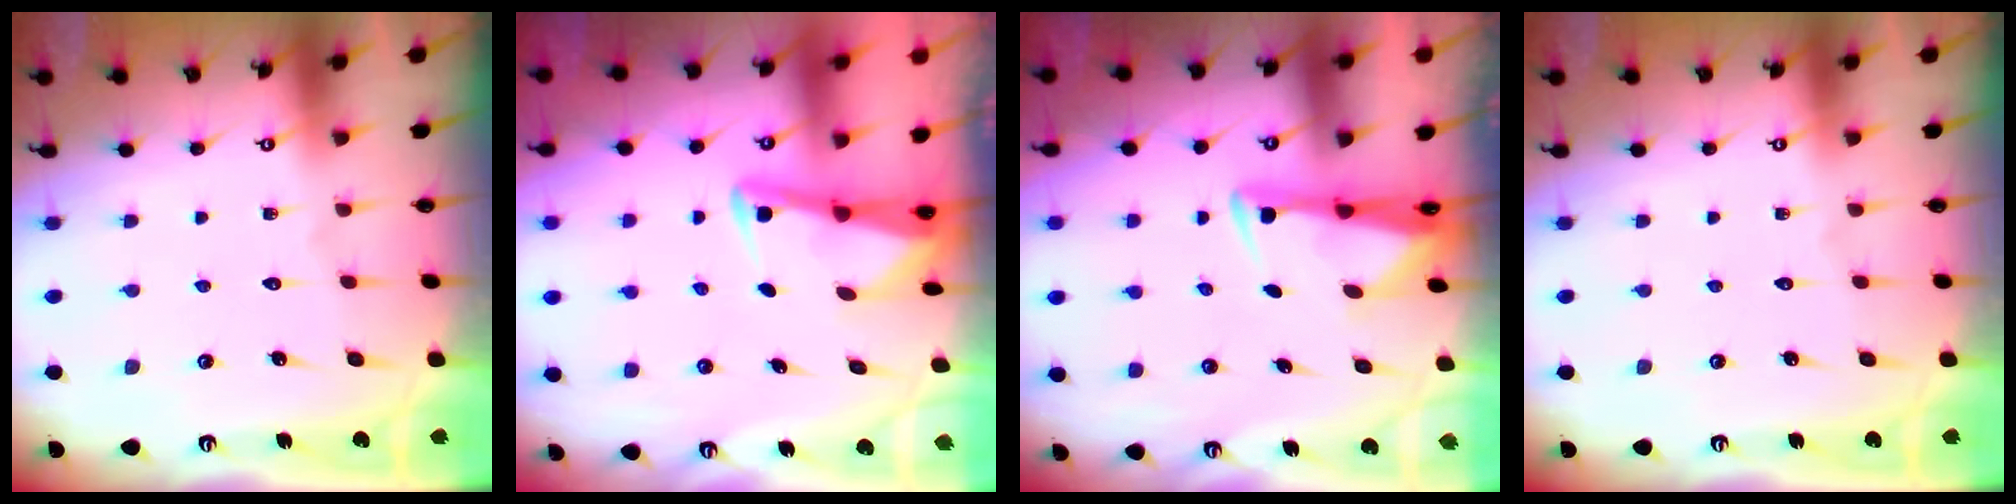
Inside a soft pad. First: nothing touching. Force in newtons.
{"total": 3.1, "press": 3.1, "slide": 0.4}
{"total": 2.9, "press": 2.8, "slide": 0.9}
{"total": 0.0}